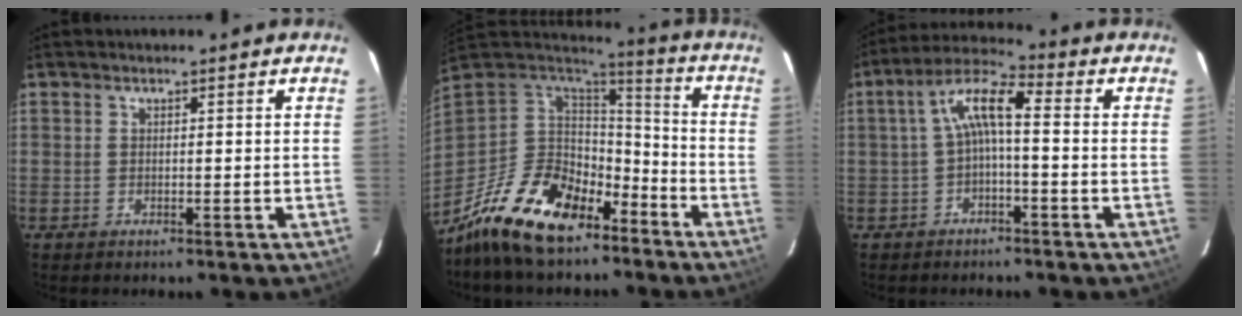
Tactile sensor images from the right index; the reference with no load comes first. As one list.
[{"total": 20.5, "force": [-13.3, 10.3, 11.7], "torque": [-0.241, -0.010, -0.219]}, {"total": 7.0, "force": [-0.8, 1.8, 6.7], "torque": [-0.143, 0.024, -0.017]}]